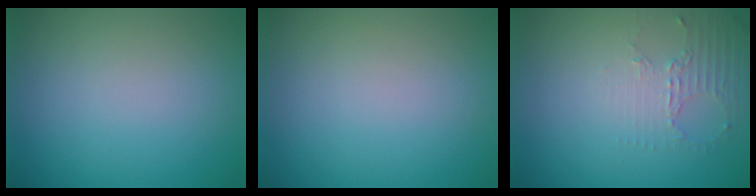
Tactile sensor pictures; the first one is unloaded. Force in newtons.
{"total": 0.0}
{"total": 2.2, "press": 1.7, "slide": 1.5}